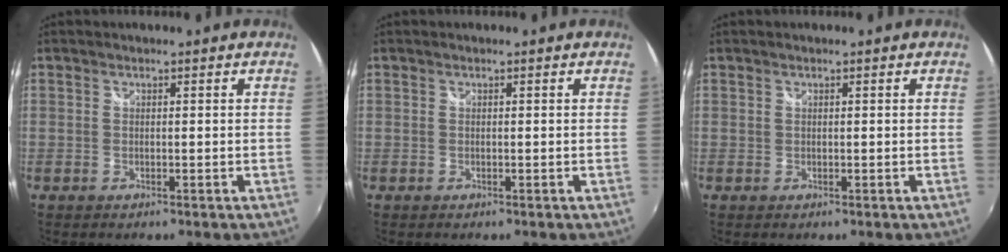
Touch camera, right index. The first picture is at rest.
{"total": 0.0}
{"total": 0.0}